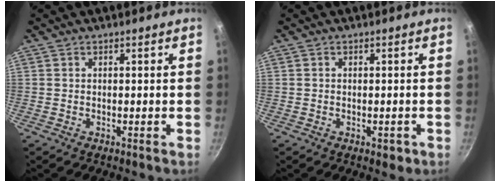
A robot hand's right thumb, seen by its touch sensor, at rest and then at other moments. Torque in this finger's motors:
{"motor_torque": [-0.06, 0.26, -0.29, 0.09, 0.01]}